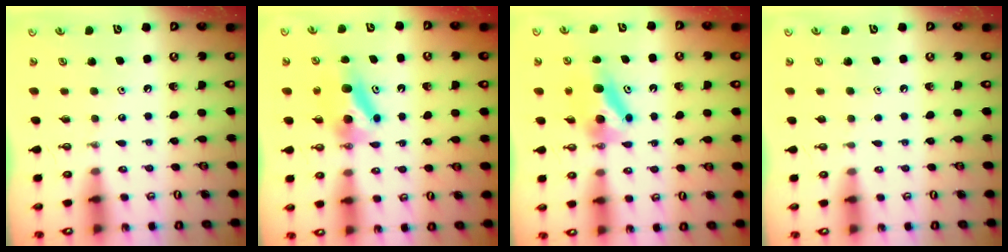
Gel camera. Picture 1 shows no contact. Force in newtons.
{"total": 7.1, "press": 6.2, "slide": 3.5}
{"total": 6.6, "press": 6.5, "slide": 1.2}
{"total": 0.0}